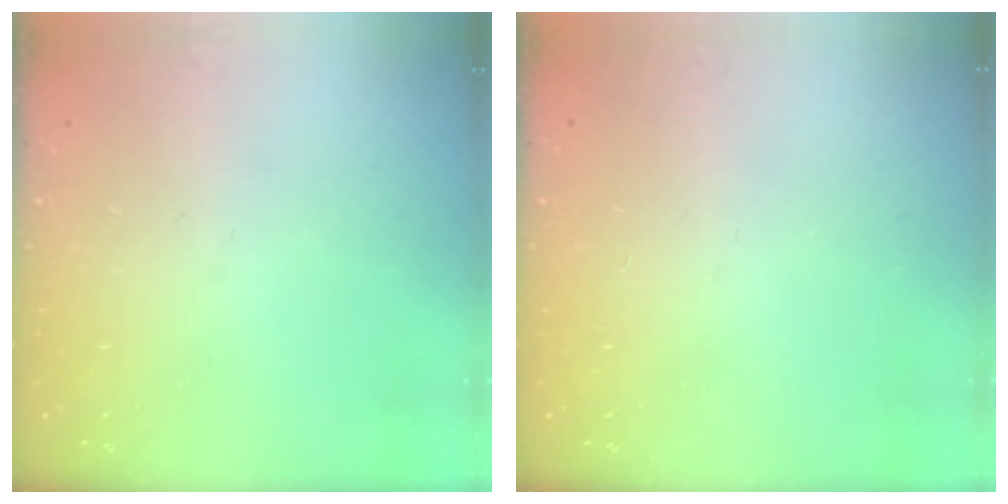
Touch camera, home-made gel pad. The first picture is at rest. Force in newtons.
{"total": 1.6, "press": 1.5, "slide": 0.3}